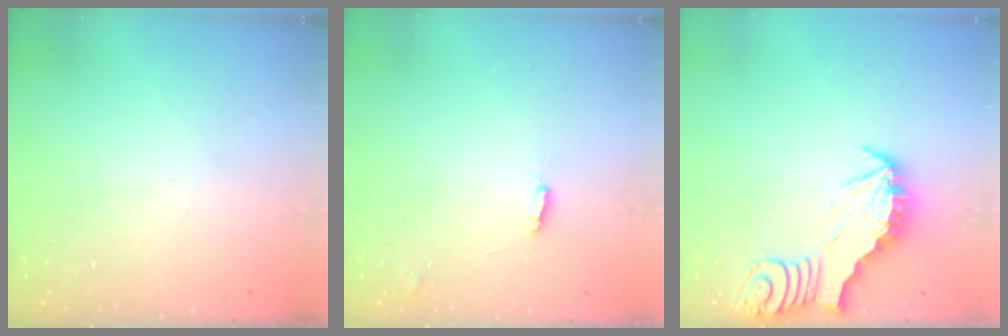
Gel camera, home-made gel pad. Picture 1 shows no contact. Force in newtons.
{"total": 1.9, "press": 1.9, "slide": 0.2}
{"total": 2.8, "press": 2.8, "slide": 0.3}